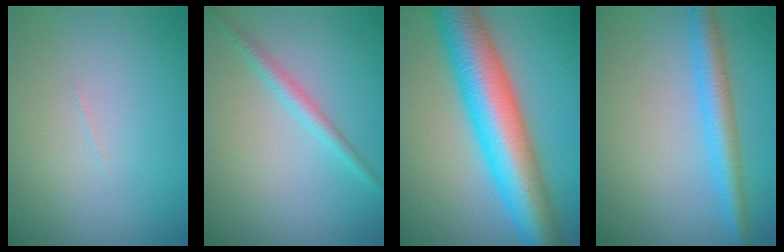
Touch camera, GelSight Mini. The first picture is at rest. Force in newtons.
{"total": 1.8, "press": 1.8, "slide": 0.1}
{"total": 12.3, "press": 12.3, "slide": 0.1}
{"total": 3.8, "press": 3.8, "slide": 0.1}